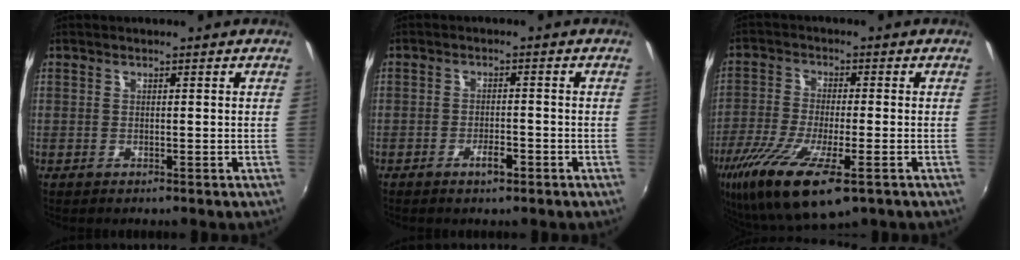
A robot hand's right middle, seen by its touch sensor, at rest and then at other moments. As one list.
[{"total": 2.7, "force": [-1.8, 0.8, 1.9], "torque": [-0.038, 0.001, -0.029]}, {"total": 17.6, "force": [-9.4, 5.0, 14.0], "torque": [-0.289, -0.065, -0.169]}]